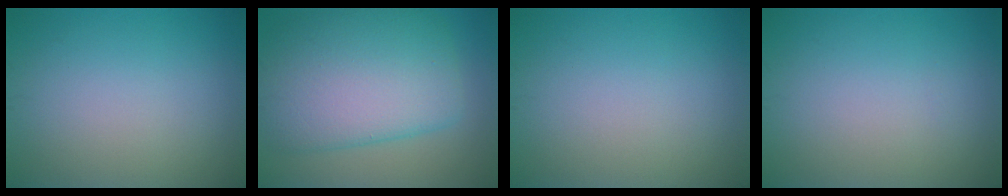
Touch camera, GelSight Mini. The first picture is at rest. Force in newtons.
{"total": 10.3, "press": 10.3, "slide": 0.3}
{"total": 0.0}
{"total": 0.0}